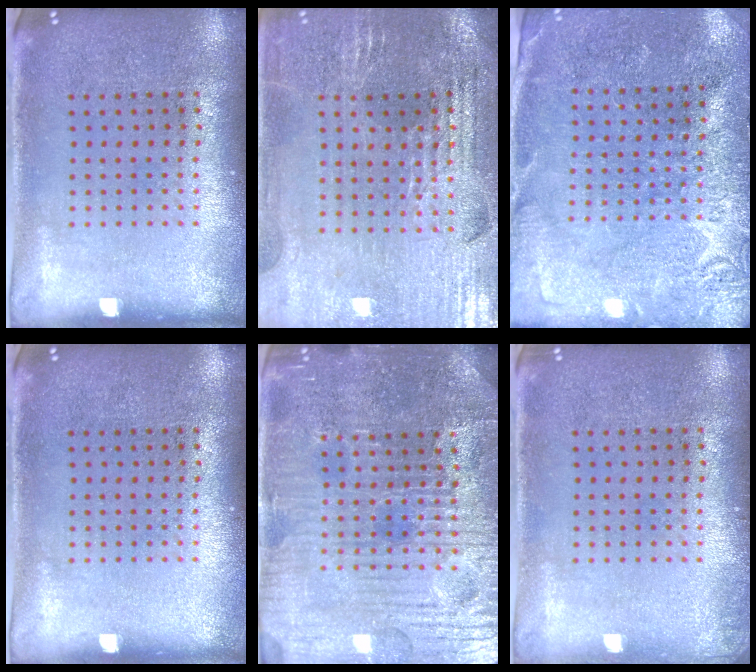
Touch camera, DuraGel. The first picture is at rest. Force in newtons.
{"total": 2.9, "press": 2.9, "slide": 0.5}
{"total": 2.8, "press": 2.8, "slide": 0.3}
{"total": 0.0}
{"total": 5.3, "press": 5.0, "slide": 1.5}
{"total": 0.6, "press": 0.6, "slide": 0.2}